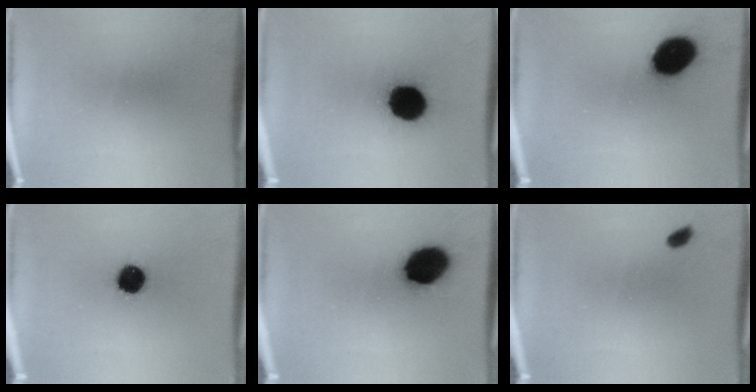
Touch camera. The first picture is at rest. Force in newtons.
{"total": 16.2}
{"total": 14.3}
{"total": 9.2}
{"total": 12.6}
{"total": 1.5}